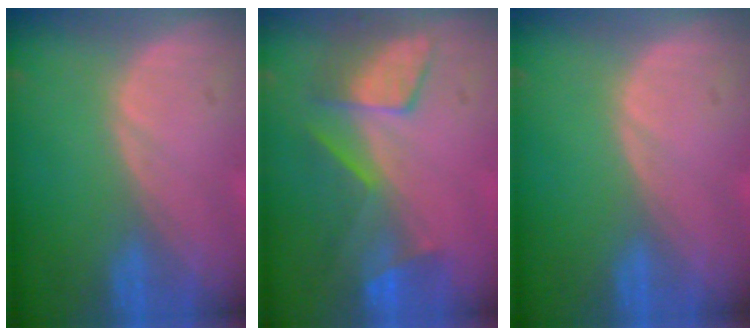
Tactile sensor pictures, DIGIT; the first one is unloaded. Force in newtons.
{"total": 8.0, "press": 7.2, "slide": 3.5}
{"total": 0.0}